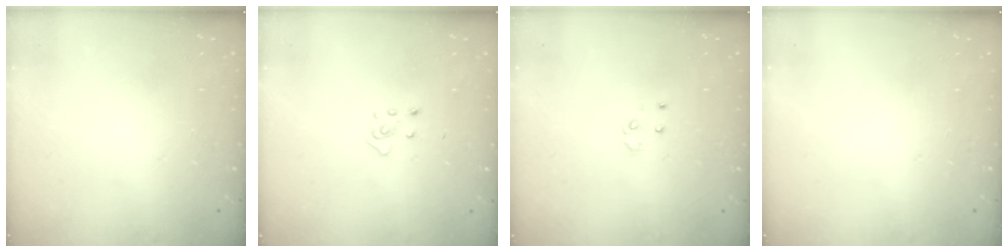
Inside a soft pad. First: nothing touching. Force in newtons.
{"total": 3.7, "press": 3.6, "slide": 0.3}
{"total": 3.1, "press": 3.1, "slide": 0.6}
{"total": 0.0}